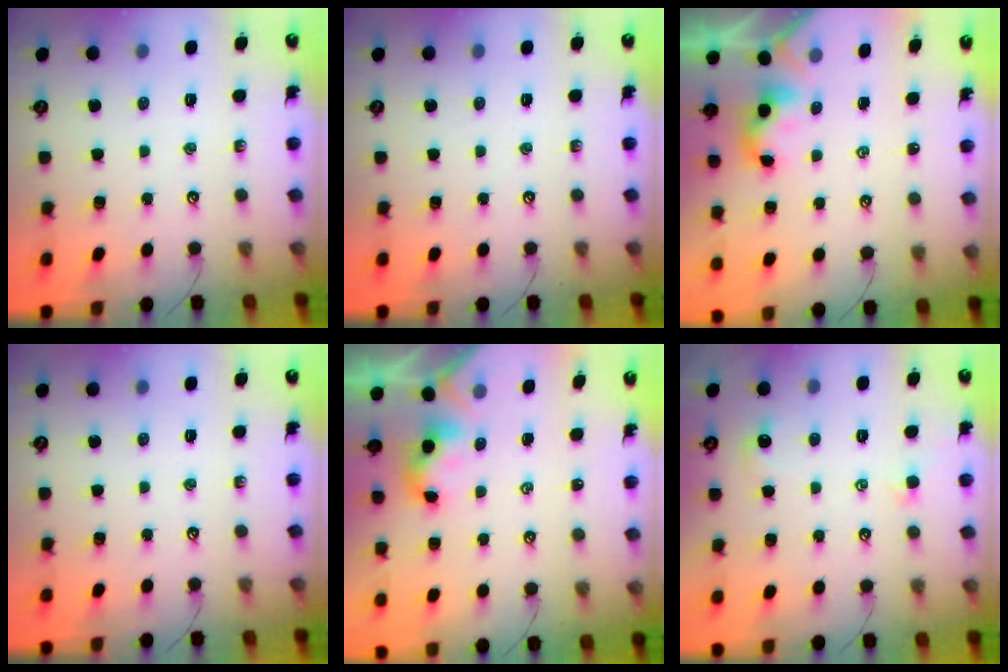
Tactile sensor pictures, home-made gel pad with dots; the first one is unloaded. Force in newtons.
{"total": 0.0}
{"total": 2.2, "press": 2.2, "slide": 0.2}
{"total": 0.0}
{"total": 2.3, "press": 2.3, "slide": 0.2}
{"total": 1.4, "press": 1.3, "slide": 0.6}